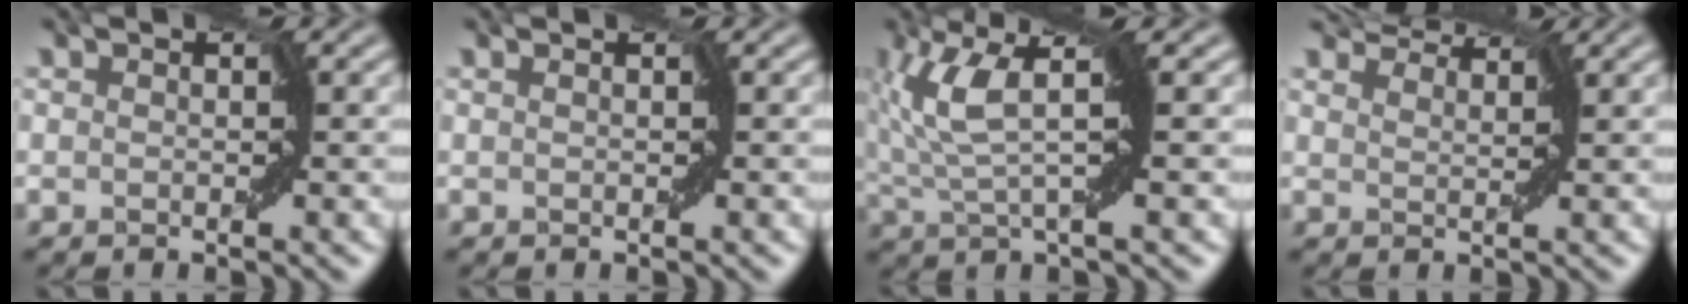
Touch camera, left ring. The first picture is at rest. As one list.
[{"total": 0.0}, {"total": 4.7, "force": [1.4, 1.0, 4.4], "torque": [-0.103, 0.004, 0.027]}, {"total": 3.1, "force": [3.0, 0.3, 0.6], "torque": [-0.017, 0.007, 0.041]}]